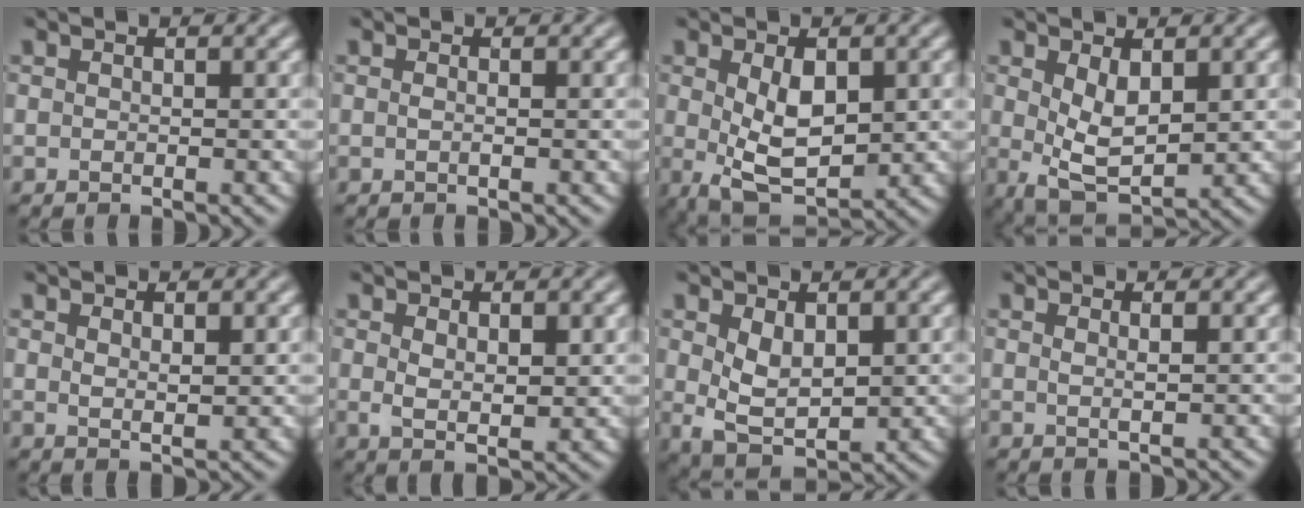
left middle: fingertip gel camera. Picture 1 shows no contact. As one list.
[{"total": 0.5, "force": [0.0, 0.1, 0.5], "torque": [-0.012, 0.000, 0.000]}, {"total": 5.9, "force": [0.1, 3.2, 5.0], "torque": [-0.096, -0.009, 0.009]}, {"total": 4.5, "force": [0.6, 2.1, 3.9], "torque": [-0.077, -0.007, 0.017]}, {"total": 1.7, "force": [0.8, 0.6, 1.3], "torque": [-0.025, -0.004, 0.016]}, {"total": 3.1, "force": [0.7, 1.5, 2.6], "torque": [-0.050, -0.007, 0.017]}, {"total": 4.5, "force": [0.7, 2.6, 3.5], "torque": [-0.073, -0.005, 0.022]}, {"total": 0.9, "force": [0.4, 0.2, 0.9], "torque": [-0.015, -0.001, 0.005]}]